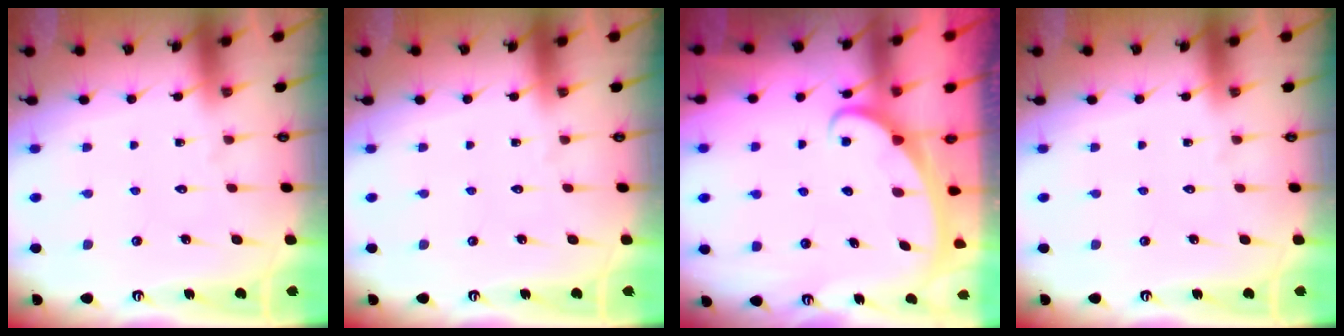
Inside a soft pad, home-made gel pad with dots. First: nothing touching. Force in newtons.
{"total": 0.0}
{"total": 2.4, "press": 2.4, "slide": 0.3}
{"total": 0.0}